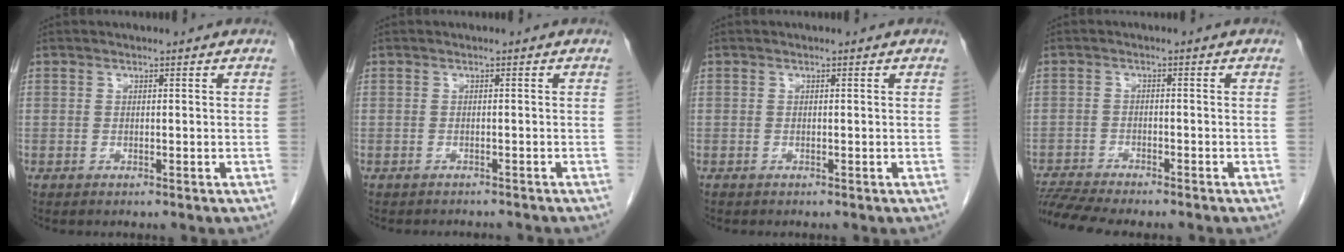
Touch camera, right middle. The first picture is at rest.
{"total": 3.8, "force": [-3.6, 0.9, 1.0], "torque": [-0.011, -0.004, -0.041]}
{"total": 0.0}
{"total": 7.9, "force": [-7.3, 0.2, 3.0], "torque": [-0.050, -0.005, -0.119]}